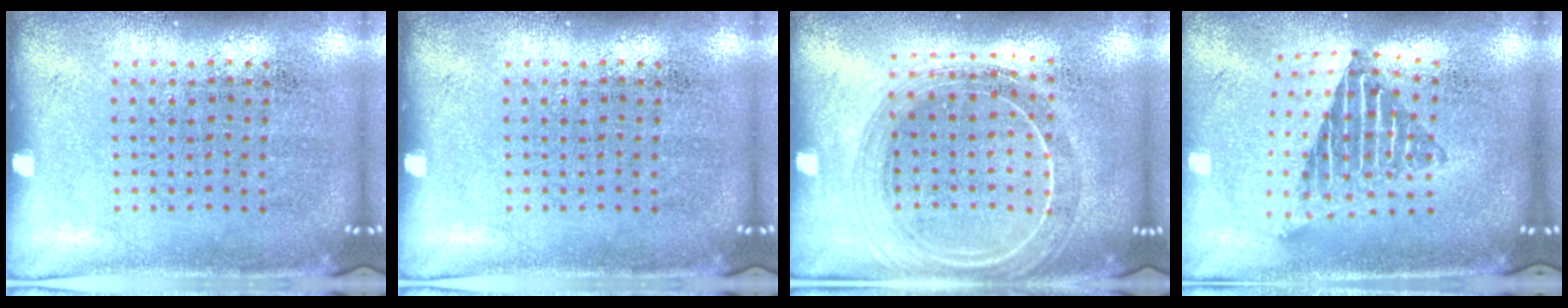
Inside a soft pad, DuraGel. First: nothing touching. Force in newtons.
{"total": 0.0}
{"total": 1.9, "press": 1.7, "slide": 0.8}
{"total": 1.9, "press": 1.5, "slide": 1.3}